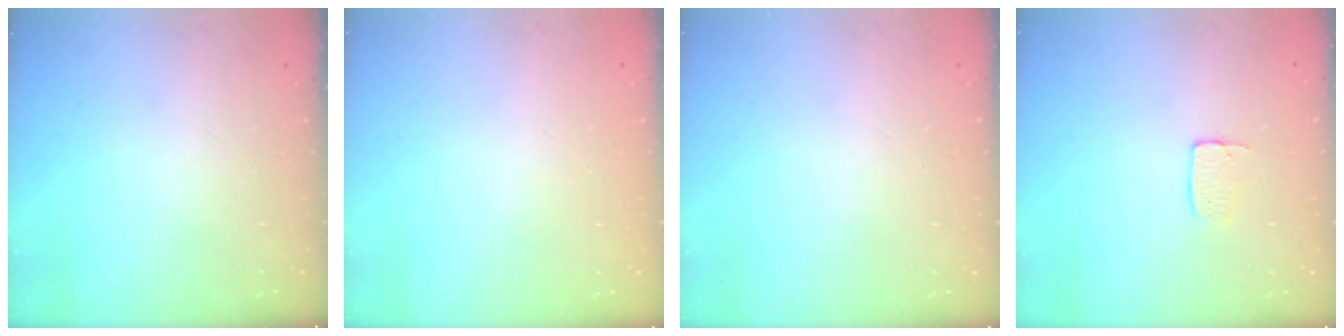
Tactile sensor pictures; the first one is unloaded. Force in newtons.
{"total": 0.0}
{"total": 0.0}
{"total": 3.6, "press": 3.6, "slide": 0.2}